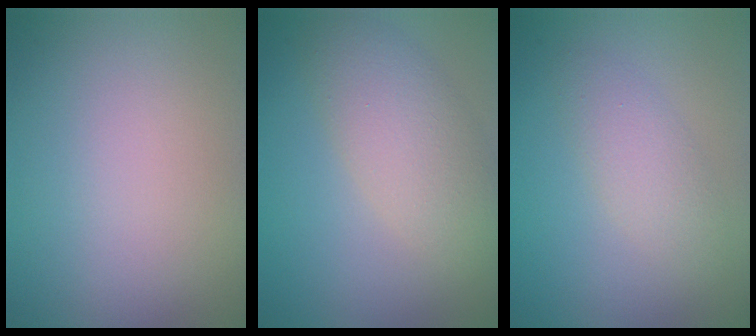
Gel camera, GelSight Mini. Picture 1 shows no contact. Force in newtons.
{"total": 4.9, "press": 4.9, "slide": 0.4}
{"total": 2.4, "press": 2.4, "slide": 0.1}